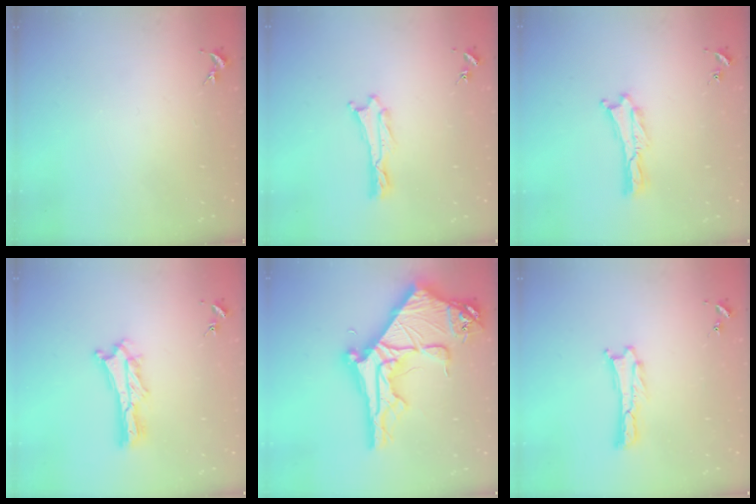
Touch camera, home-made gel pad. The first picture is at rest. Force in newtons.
{"total": 0.6, "press": 0.6, "slide": 0.1}
{"total": 0.0}
{"total": 3.5, "press": 3.5, "slide": 0.3}
{"total": 13.5, "press": 13.4, "slide": 1.4}
{"total": 0.0}